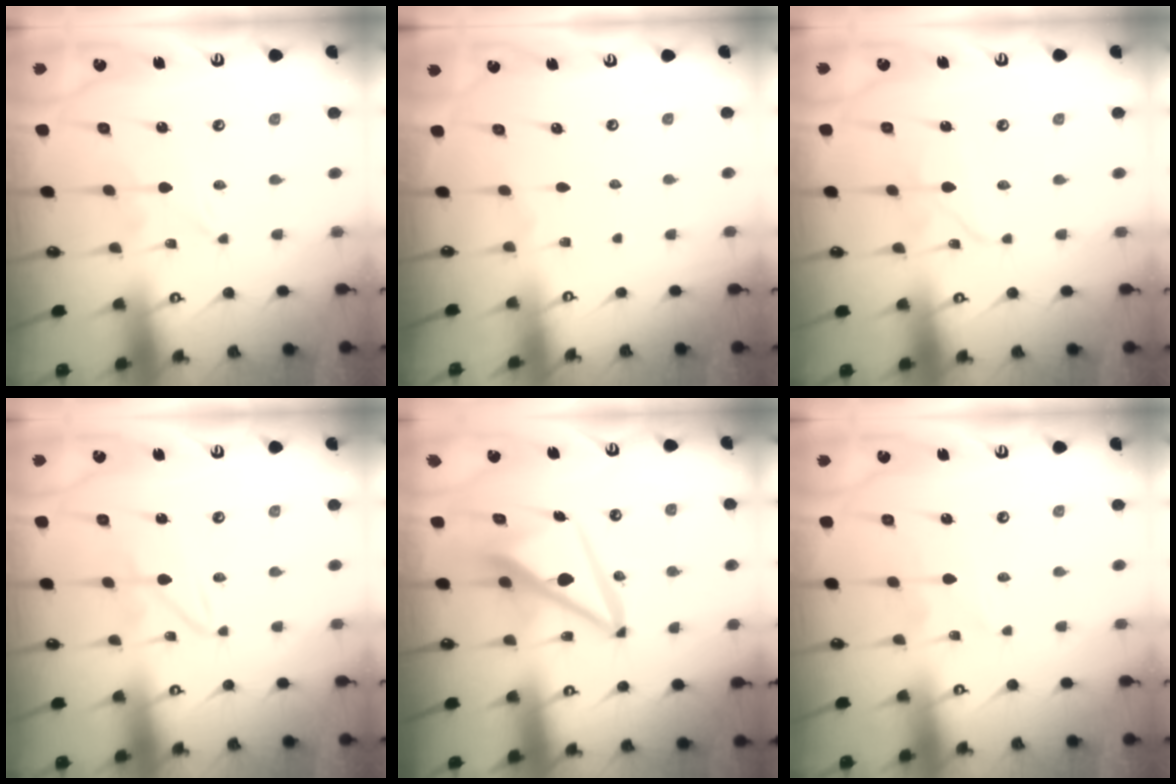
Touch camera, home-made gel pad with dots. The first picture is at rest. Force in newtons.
{"total": 0.5, "press": 0.5, "slide": 0.1}
{"total": 2.7, "press": 2.7, "slide": 0.2}
{"total": 2.6, "press": 2.6, "slide": 0.2}
{"total": 10.3, "press": 10.2, "slide": 1.7}
{"total": 1.1, "press": 1.1, "slide": 0.1}